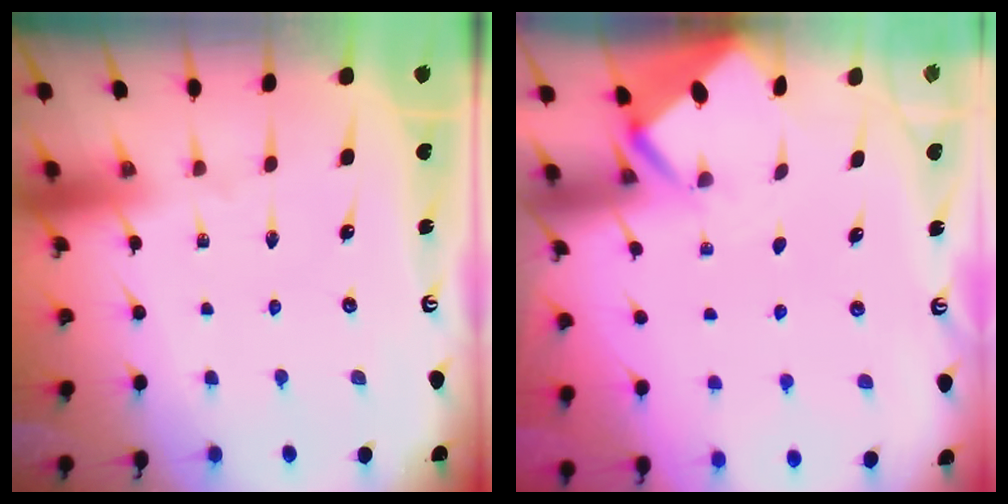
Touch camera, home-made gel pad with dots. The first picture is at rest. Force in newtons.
{"total": 2.8, "press": 2.8, "slide": 0.2}